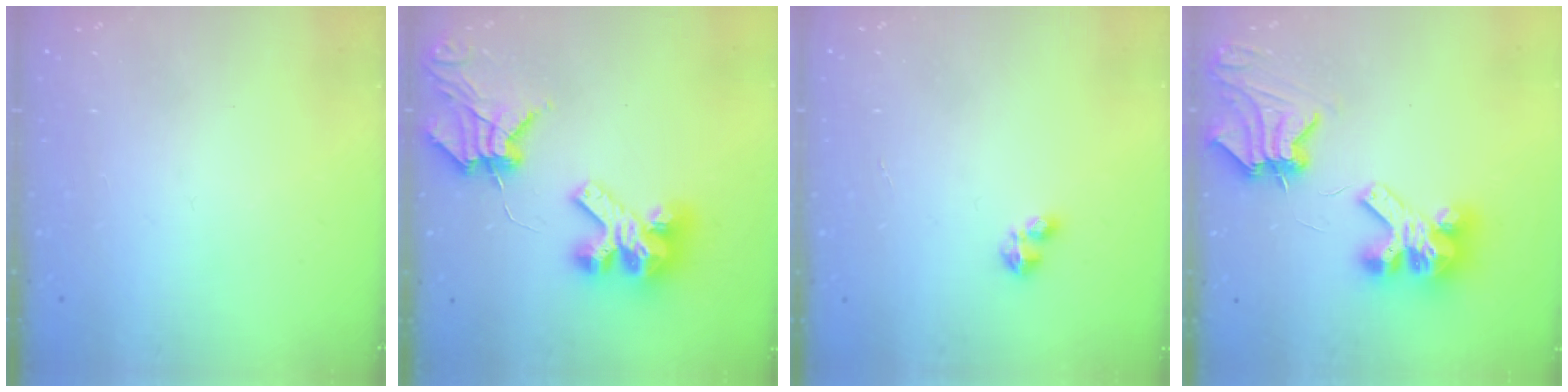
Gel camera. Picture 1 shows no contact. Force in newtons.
{"total": 11.8, "press": 11.7, "slide": 1.3}
{"total": 2.4, "press": 2.4, "slide": 0.4}
{"total": 10.0, "press": 10.0, "slide": 1.0}